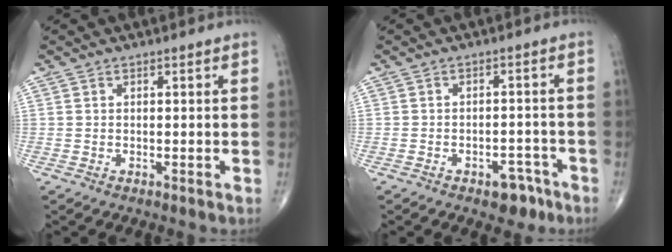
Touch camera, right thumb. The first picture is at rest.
{"total": 5.0, "force": [-3.1, 2.8, 2.7], "torque": [-0.018, 0.025, -0.040]}